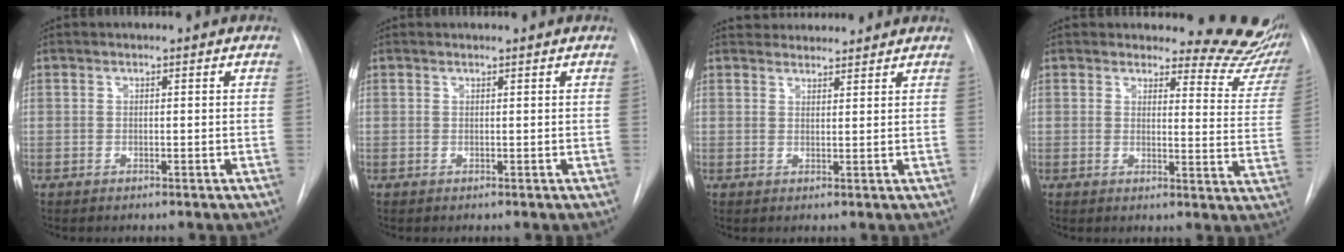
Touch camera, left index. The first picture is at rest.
{"total": 0.0}
{"total": 5.7, "force": [5.6, 1.1, 0.8], "torque": [-0.009, 0.026, 0.073]}
{"total": 12.3, "force": [11.8, 3.1, 1.6], "torque": [0.015, -0.093, 0.096]}